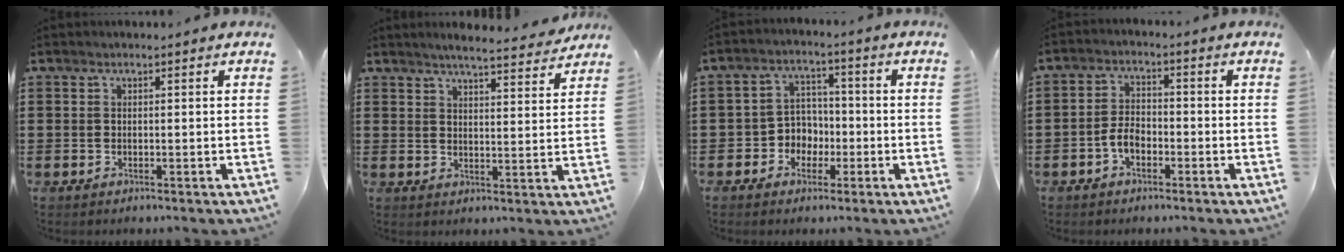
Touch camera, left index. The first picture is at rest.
{"total": 4.7, "force": [4.5, -0.1, 1.5], "torque": [-0.035, -0.022, 0.078]}
{"total": 4.5, "force": [-1.8, 3.9, 1.1], "torque": [-0.036, 0.009, -0.038]}
{"total": 3.7, "force": [-1.7, 2.0, 2.6], "torque": [-0.063, 0.002, -0.037]}